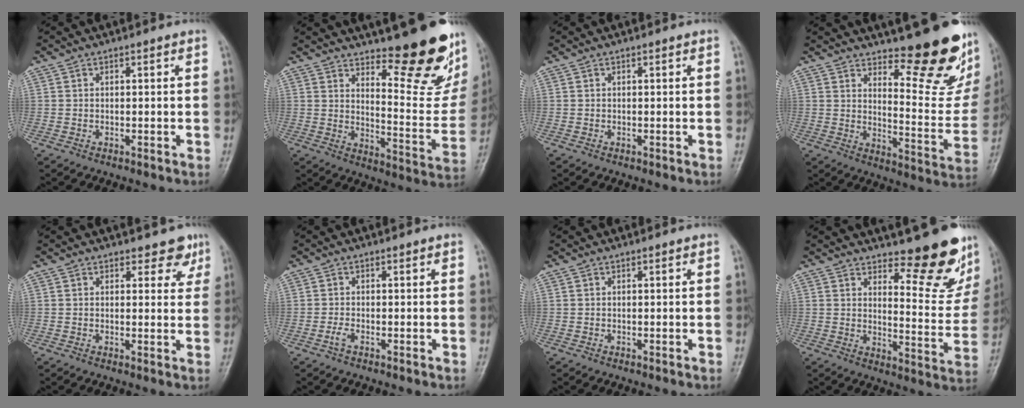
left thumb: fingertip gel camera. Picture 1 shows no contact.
{"total": 20.2, "force": [14.3, 6.1, 12.8], "torque": [-0.129, -0.127, 0.196]}
{"total": 0.0}
{"total": 18.7, "force": [13.5, 5.9, 11.5], "torque": [-0.106, -0.128, 0.182]}
{"total": 3.8, "force": [2.8, 2.3, 1.1], "torque": [0.017, -0.018, 0.028]}
{"total": 1.4, "force": [-0.7, 0.5, 1.1], "torque": [-0.025, 0.005, -0.015]}
{"total": 0.0}
{"total": 14.1, "force": [11.1, 4.5, 7.6], "torque": [-0.053, -0.108, 0.144]}